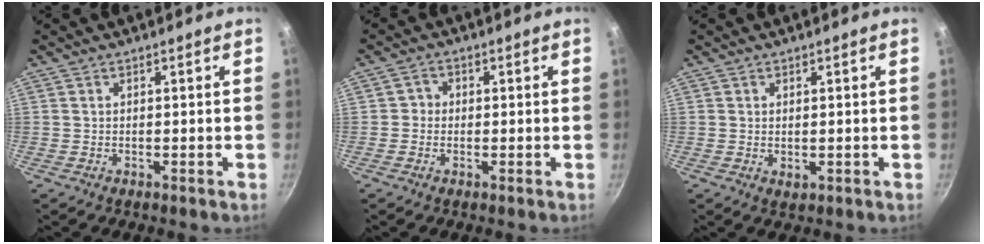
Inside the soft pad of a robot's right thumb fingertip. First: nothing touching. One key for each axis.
{"total": 2.0, "fx": -0.2, "fy": 1.9, "fz": 0.6, "tx": 0.003, "ty": 0.004, "tz": -0.010}
{"total": 1.3, "fx": 0.2, "fy": 0.7, "fz": 1.0, "tx": -0.015, "ty": -0.004, "tz": 0.004}